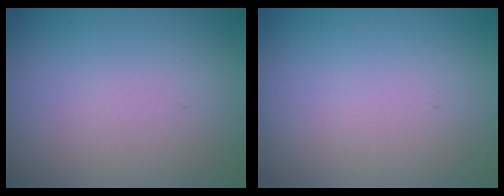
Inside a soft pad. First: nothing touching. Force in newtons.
{"total": 0.0}